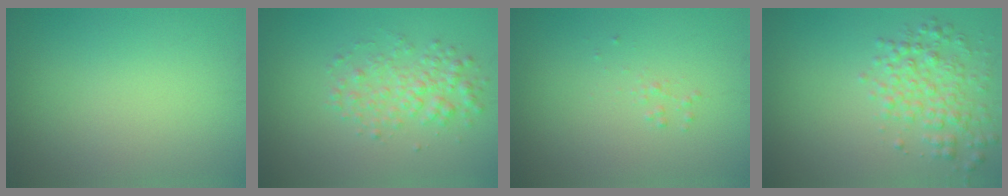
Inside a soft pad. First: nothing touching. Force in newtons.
{"total": 3.0, "press": 3.0, "slide": 0.0}
{"total": 0.5, "press": 0.5, "slide": 0.0}
{"total": 3.7, "press": 3.7, "slide": 0.1}